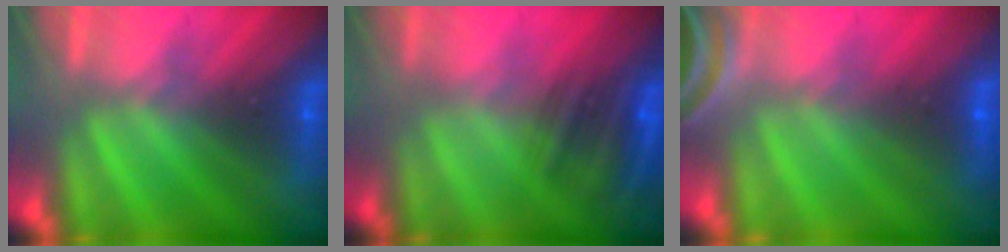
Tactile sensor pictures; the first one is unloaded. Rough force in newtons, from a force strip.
{"total": 4.8}
{"total": 7.4}